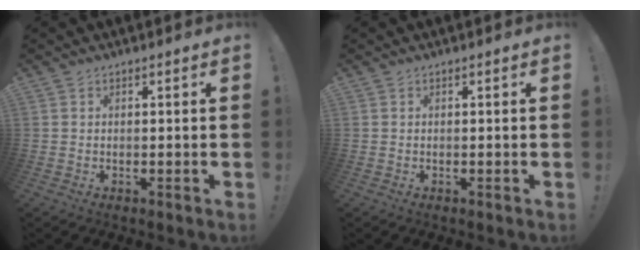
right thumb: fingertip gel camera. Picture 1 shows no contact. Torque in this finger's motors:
{"motor_torque": [-0.01, -0.01, 0.02, 0.03, 0.00]}